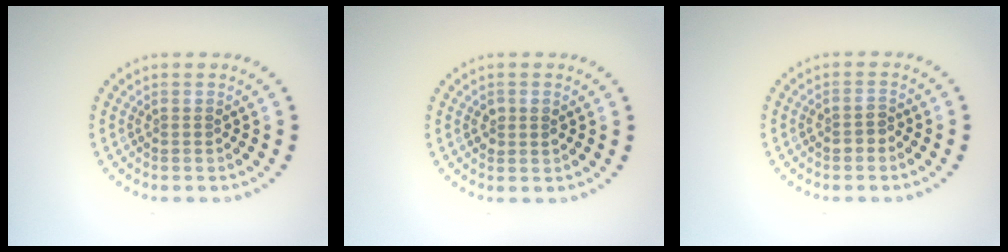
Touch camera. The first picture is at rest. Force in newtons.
{"total": 1.4, "press": 1.4, "slide": 0.3}
{"total": 1.4, "press": 1.3, "slide": 0.5}